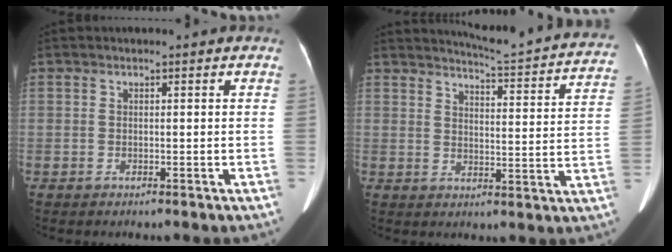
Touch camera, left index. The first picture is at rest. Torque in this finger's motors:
{"motor_torque": [-0.07, -0.86, -0.07, 0.01]}